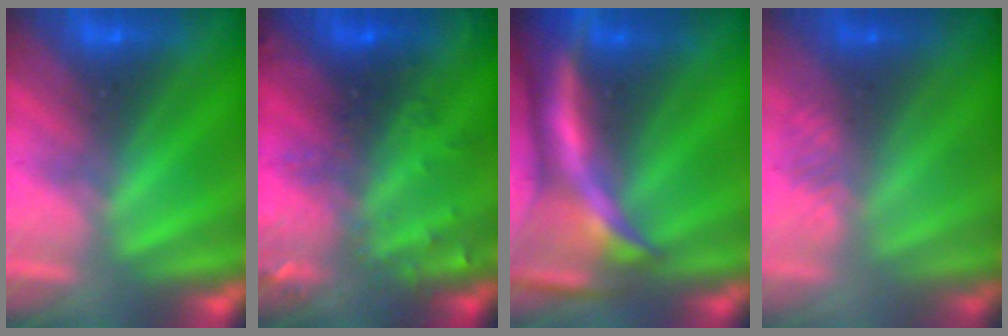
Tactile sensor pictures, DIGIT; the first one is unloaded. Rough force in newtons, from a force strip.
{"total": 2.9}
{"total": 7.0}
{"total": 2.9}